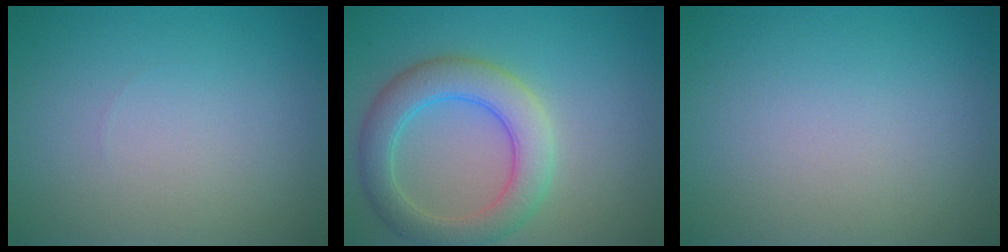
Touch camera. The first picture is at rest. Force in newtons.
{"total": 5.3, "press": 5.3, "slide": 0.3}
{"total": 0.0}